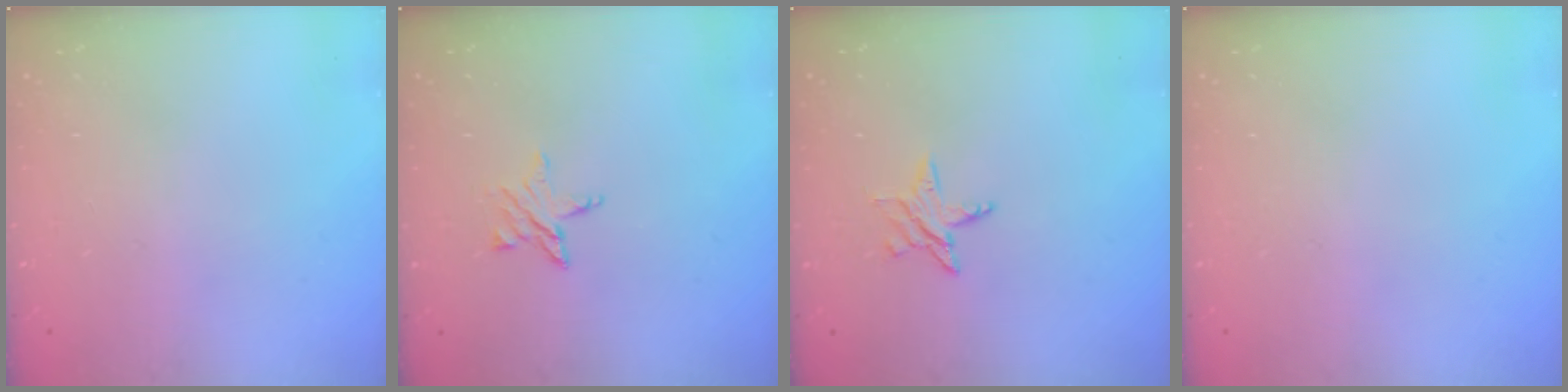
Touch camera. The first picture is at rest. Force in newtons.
{"total": 5.6, "press": 5.6, "slide": 0.5}
{"total": 5.3, "press": 5.3, "slide": 0.6}
{"total": 0.0}